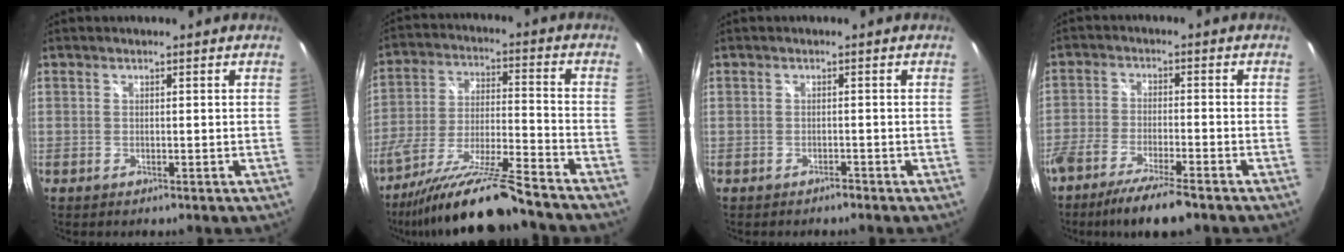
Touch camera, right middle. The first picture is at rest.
{"total": 17.9, "force": [-15.0, 0.0, 9.8], "torque": [-0.192, -0.036, -0.257]}
{"total": 1.0, "force": [-0.9, 0.3, 0.2], "torque": [-0.004, 0.000, -0.016]}
{"total": 10.3, "force": [-8.0, 1.5, 6.3], "torque": [-0.135, -0.023, -0.141]}